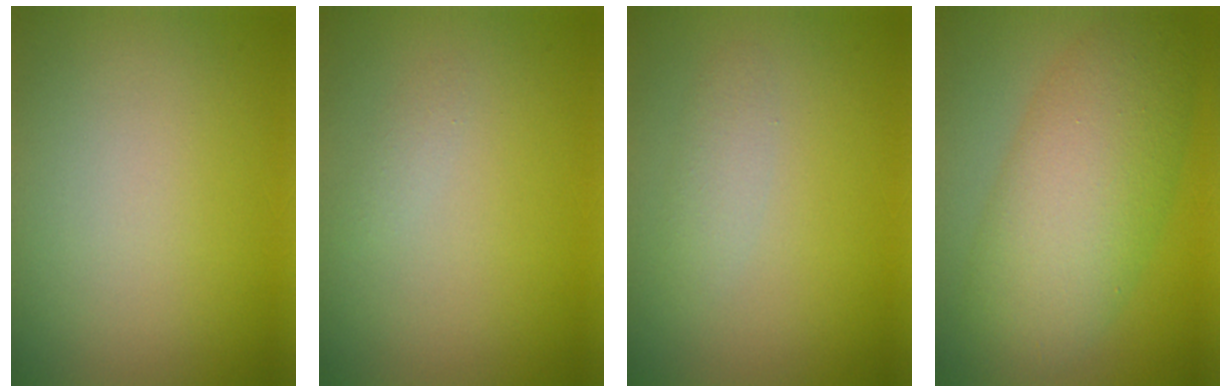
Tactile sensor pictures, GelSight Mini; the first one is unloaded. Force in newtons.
{"total": 0.7, "press": 0.7, "slide": 0.1}
{"total": 1.3, "press": 1.3, "slide": 0.1}
{"total": 8.4, "press": 8.4, "slide": 0.4}